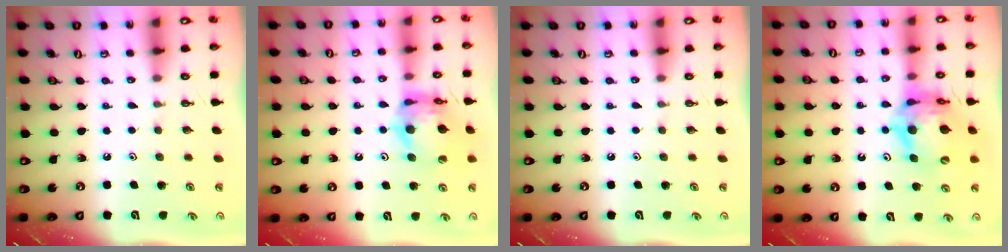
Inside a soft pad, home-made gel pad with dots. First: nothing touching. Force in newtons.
{"total": 13.1, "press": 13.0, "slide": 1.3}
{"total": 0.0}
{"total": 14.9, "press": 14.8, "slide": 1.7}